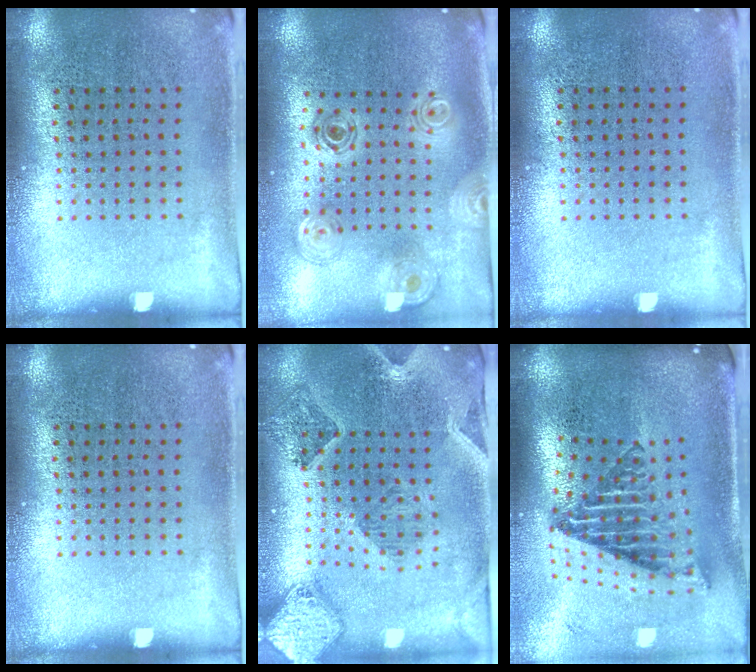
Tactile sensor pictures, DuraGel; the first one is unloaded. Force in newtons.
{"total": 1.3, "press": 1.2, "slide": 0.5}
{"total": 0.0}
{"total": 0.0}
{"total": 1.8, "press": 1.7, "slide": 0.4}
{"total": 2.8, "press": 1.7, "slide": 2.2}